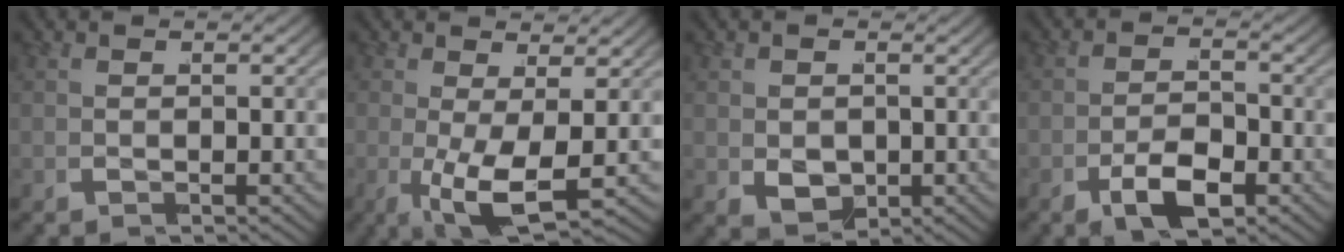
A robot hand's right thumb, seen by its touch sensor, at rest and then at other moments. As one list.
[{"total": 5.4, "force": [-0.8, 2.4, 4.7], "torque": [-0.092, -0.029, -0.011]}, {"total": 3.7, "force": [-0.6, 3.1, 2.0], "torque": [-0.050, -0.034, 0.000]}, {"total": 4.0, "force": [-2.5, 2.0, 2.3], "torque": [-0.036, -0.014, -0.047]}]